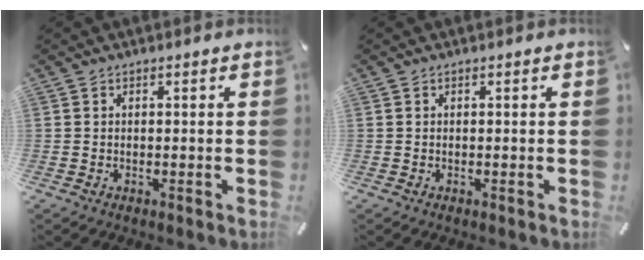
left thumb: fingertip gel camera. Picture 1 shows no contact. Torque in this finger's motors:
{"motor_torque": [-0.02, 0.02, 0.00, 0.00, 0.00]}